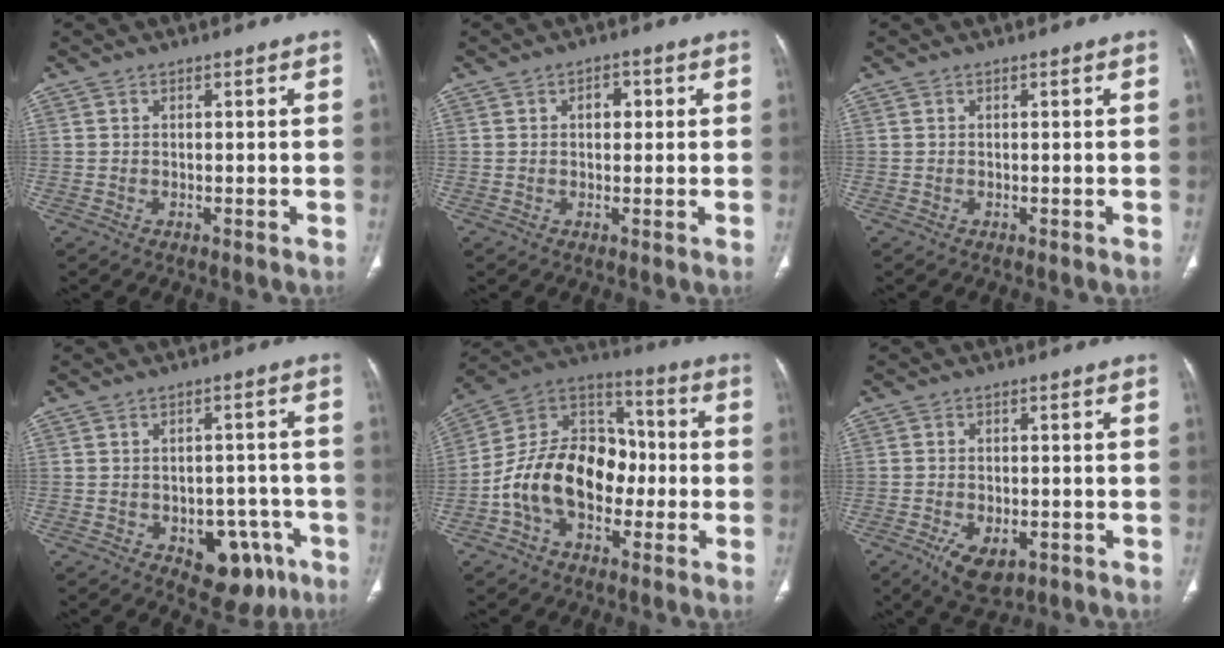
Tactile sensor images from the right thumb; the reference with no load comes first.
{"total": 3.1, "force": [0.7, 2.2, 2.1], "torque": [-0.020, 0.006, 0.008]}
{"total": 0.0}
{"total": 11.2, "force": [-5.0, 7.1, 7.1], "torque": [-0.049, 0.030, -0.054]}
{"total": 18.3, "force": [-3.8, 12.5, 12.8], "torque": [-0.199, 0.055, -0.071]}
{"total": 6.9, "force": [-3.0, 3.8, 4.9], "torque": [-0.082, 0.003, -0.039]}